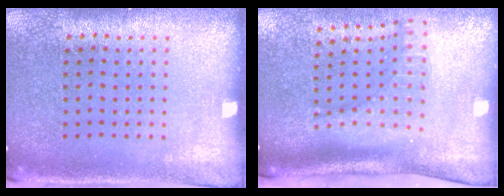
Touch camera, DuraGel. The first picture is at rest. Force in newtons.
{"total": 2.3, "press": 1.6, "slide": 1.6}